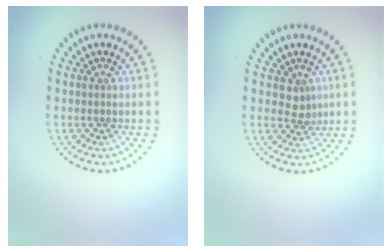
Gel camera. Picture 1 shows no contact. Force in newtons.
{"total": 1.7, "press": 1.4, "slide": 1.0}